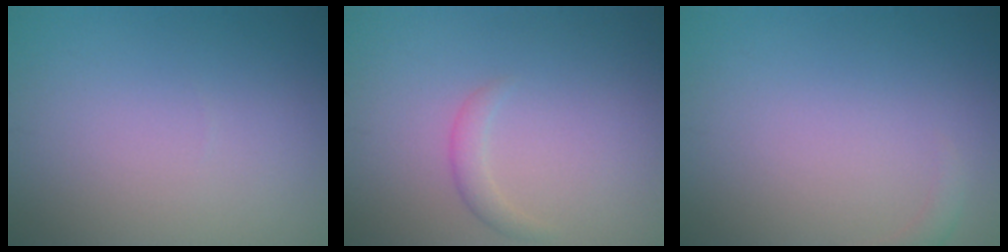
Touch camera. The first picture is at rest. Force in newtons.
{"total": 1.3, "press": 1.3, "slide": 0.1}
{"total": 1.0, "press": 1.0, "slide": 0.2}